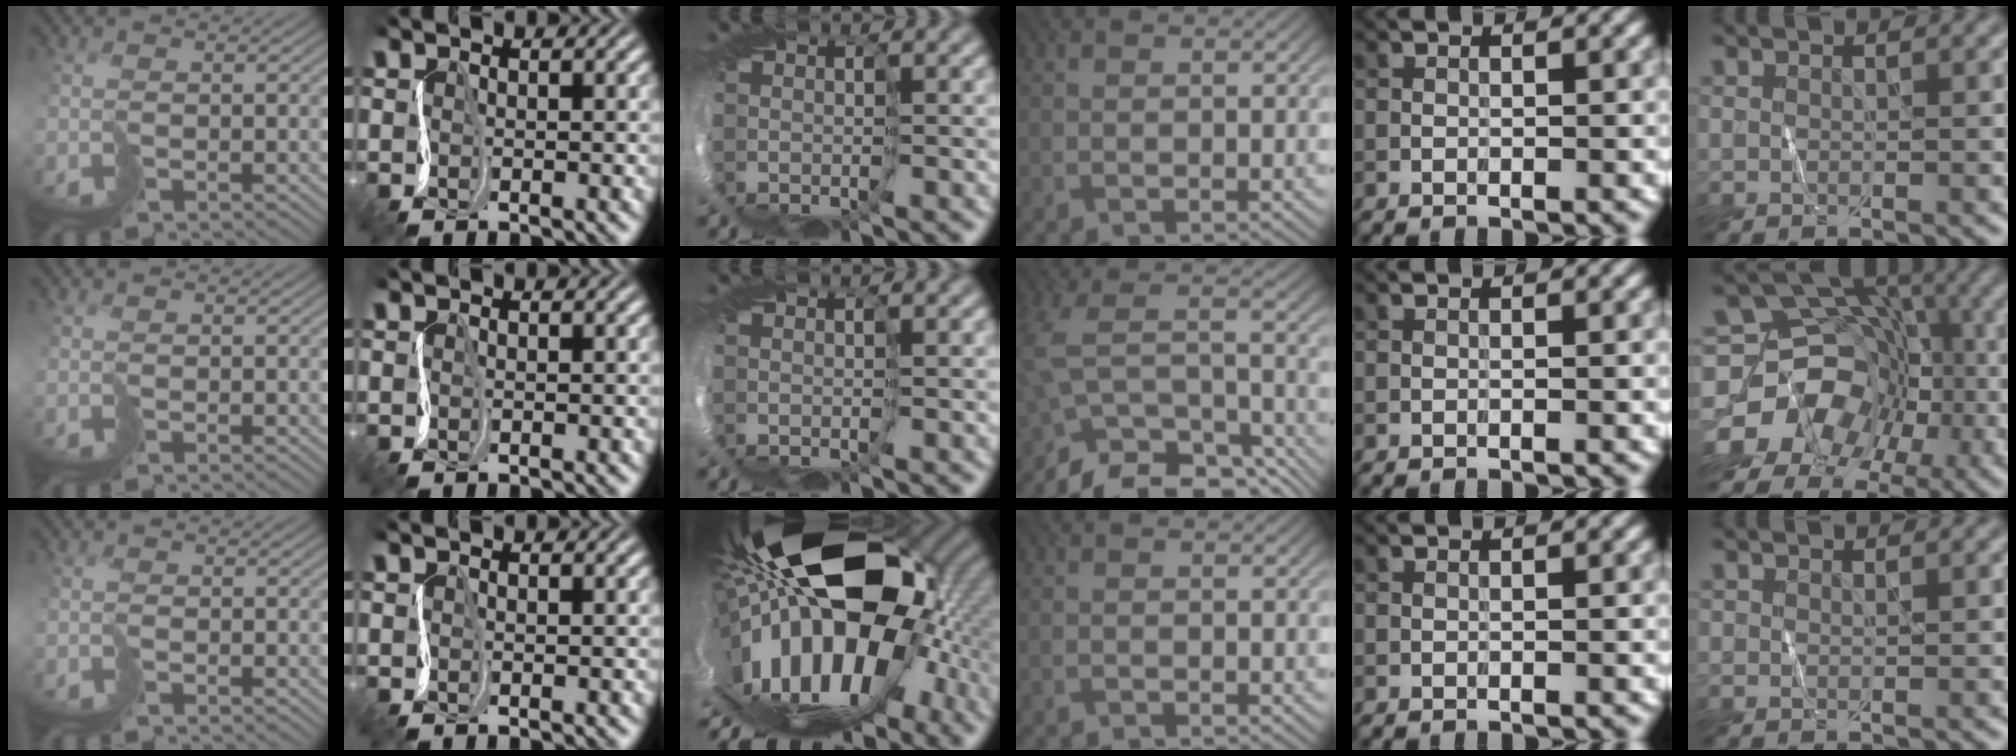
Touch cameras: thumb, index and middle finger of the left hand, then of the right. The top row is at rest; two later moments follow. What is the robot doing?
{"motion": "cut", "object": "paper bag"}